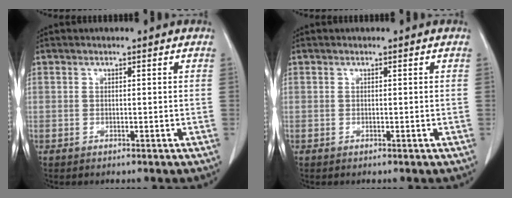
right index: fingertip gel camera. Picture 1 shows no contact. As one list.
[{"total": 0.0}]